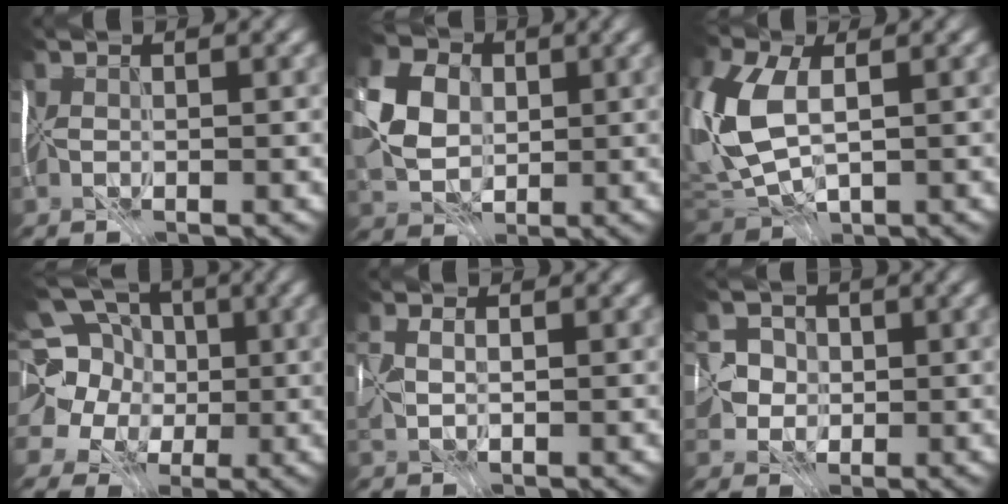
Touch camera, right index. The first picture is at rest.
{"total": 5.9, "force": [1.1, 4.6, 3.6], "torque": [-0.089, 0.011, 0.020]}
{"total": 7.9, "force": [0.5, 4.7, 6.4], "torque": [-0.170, 0.000, 0.010]}
{"total": 10.1, "force": [3.0, 8.9, 3.8], "torque": [-0.110, 0.036, 0.021]}
{"total": 0.6, "force": [0.6, -0.1, -0.1], "torque": [0.012, 0.009, 0.021]}
{"total": 2.3, "force": [0.2, 2.3, -0.2], "torque": [0.036, 0.022, -0.007]}